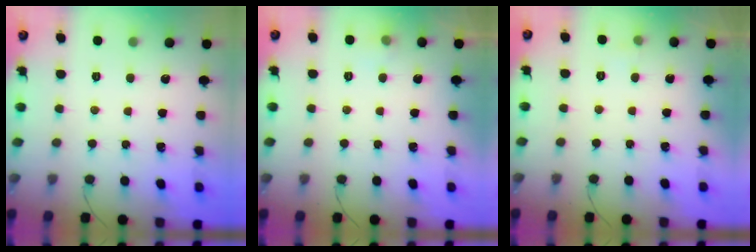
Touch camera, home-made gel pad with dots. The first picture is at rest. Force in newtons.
{"total": 8.0, "press": 4.0, "slide": 7.0}
{"total": 2.5, "press": 2.3, "slide": 1.1}